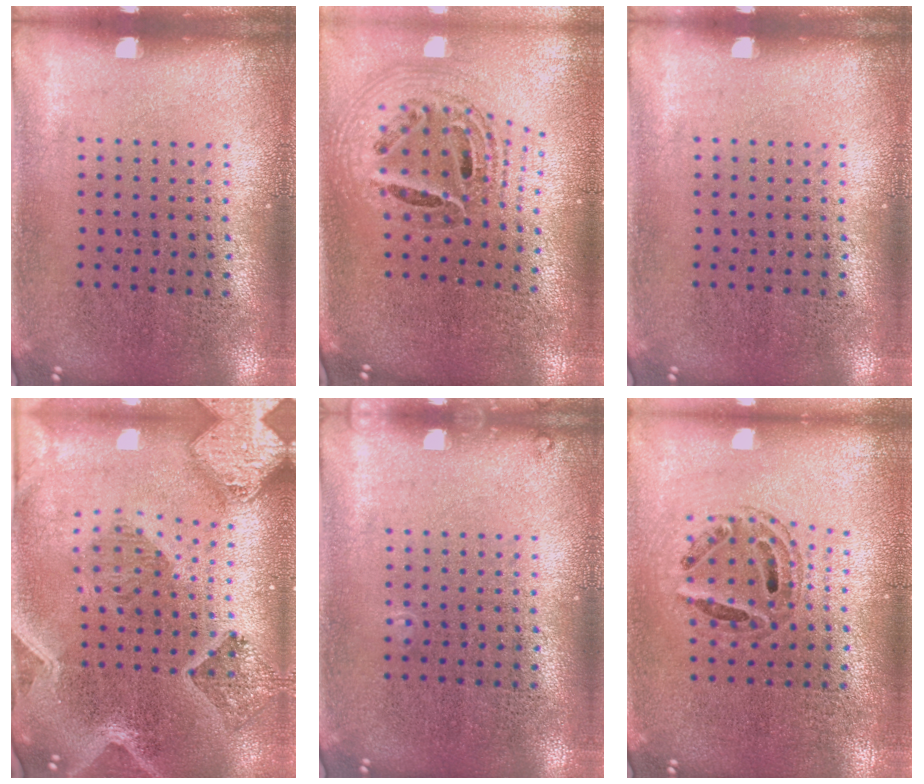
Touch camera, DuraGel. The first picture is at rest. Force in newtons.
{"total": 1.7, "press": 1.5, "slide": 0.9}
{"total": 0.0}
{"total": 2.2, "press": 2.0, "slide": 0.9}
{"total": 0.5, "press": 0.5, "slide": 0.2}
{"total": 0.6, "press": 0.6, "slide": 0.2}